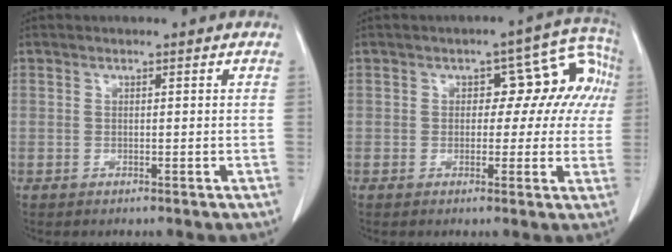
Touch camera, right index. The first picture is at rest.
{"total": 9.0, "force": [0.7, 5.6, 7.0], "torque": [-0.064, 0.051, 0.006]}